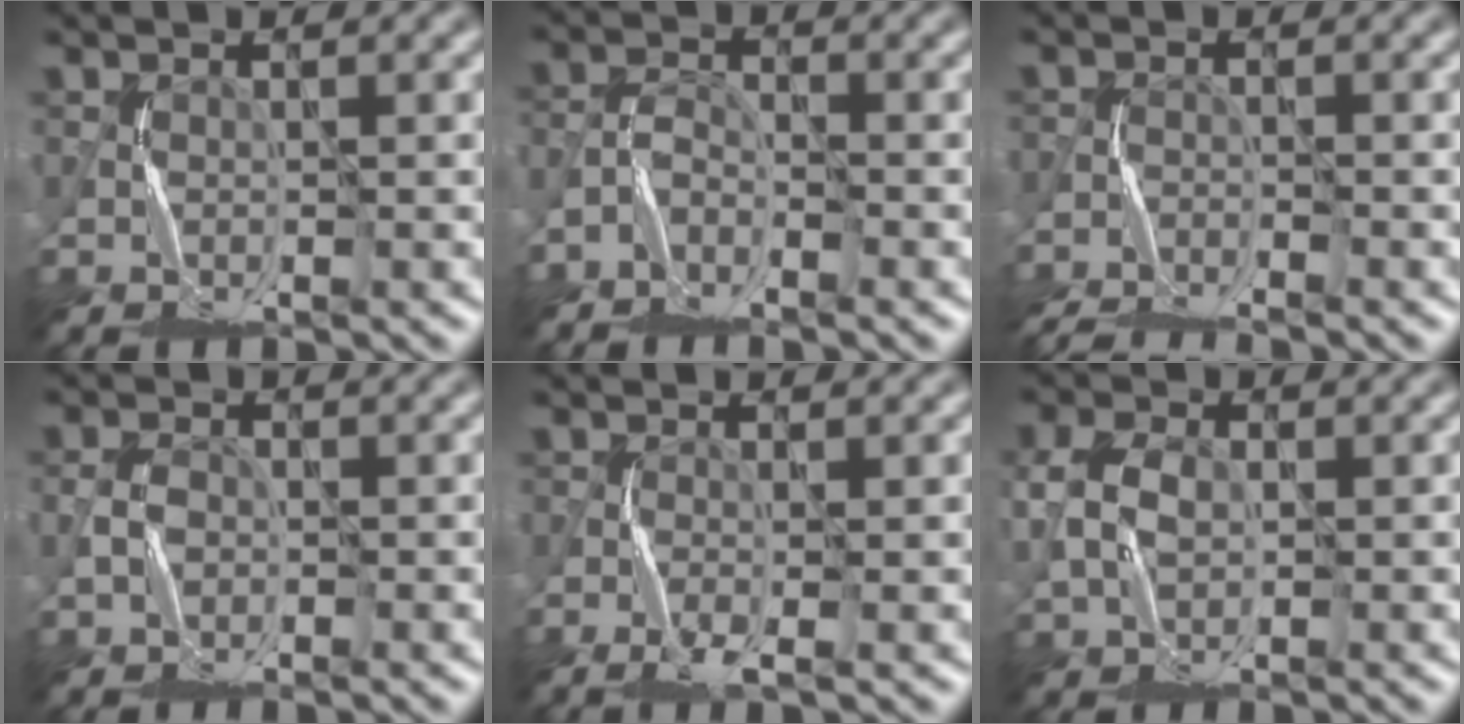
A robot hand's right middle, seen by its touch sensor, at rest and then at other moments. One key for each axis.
{"total": 2.2, "fx": -2.2, "fy": 0.5, "fz": 0.2, "tx": 0.001, "ty": 0.007, "tz": -0.050}
{"total": 6.1, "fx": -6.0, "fy": 0.8, "fz": 1.2, "tx": -0.022, "ty": -0.018, "tz": -0.102}
{"total": 1.5, "fx": -1.0, "fy": 1.0, "fz": 0.5, "tx": -0.010, "ty": 0.004, "tz": -0.024}
{"total": 2.2, "fx": -1.6, "fy": 0.3, "fz": 1.4, "tx": -0.032, "ty": -0.003, "tz": -0.033}
{"total": 2.8, "fx": -0.2, "fy": 2.1, "fz": 1.8, "tx": -0.045, "ty": 0.005, "tz": -0.007}